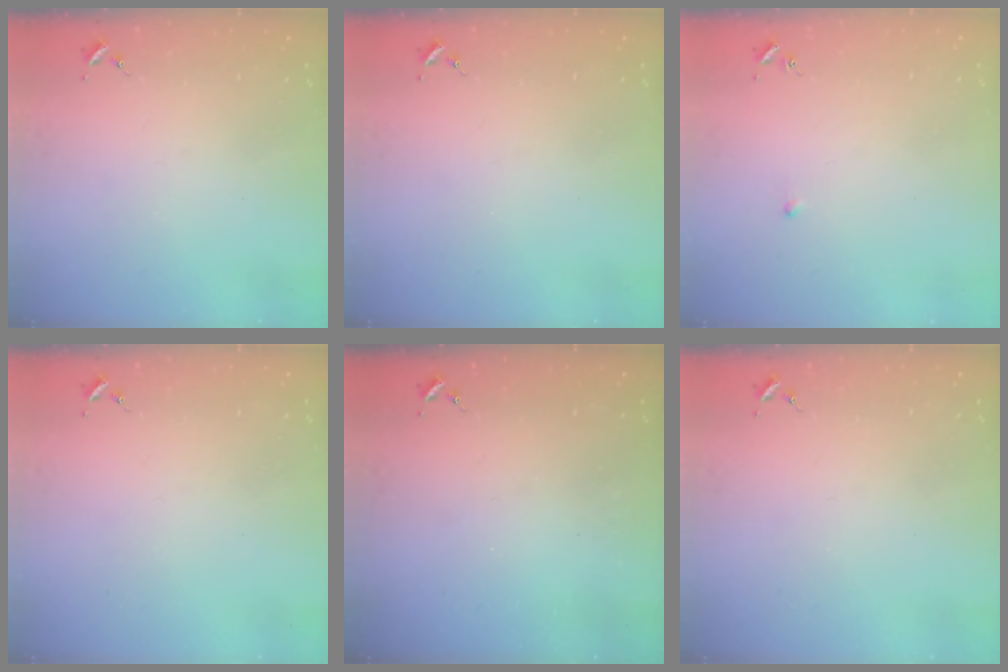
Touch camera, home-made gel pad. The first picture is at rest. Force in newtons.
{"total": 0.0}
{"total": 2.6, "press": 2.5, "slide": 0.6}
{"total": 0.0}
{"total": 0.0}
{"total": 0.0}